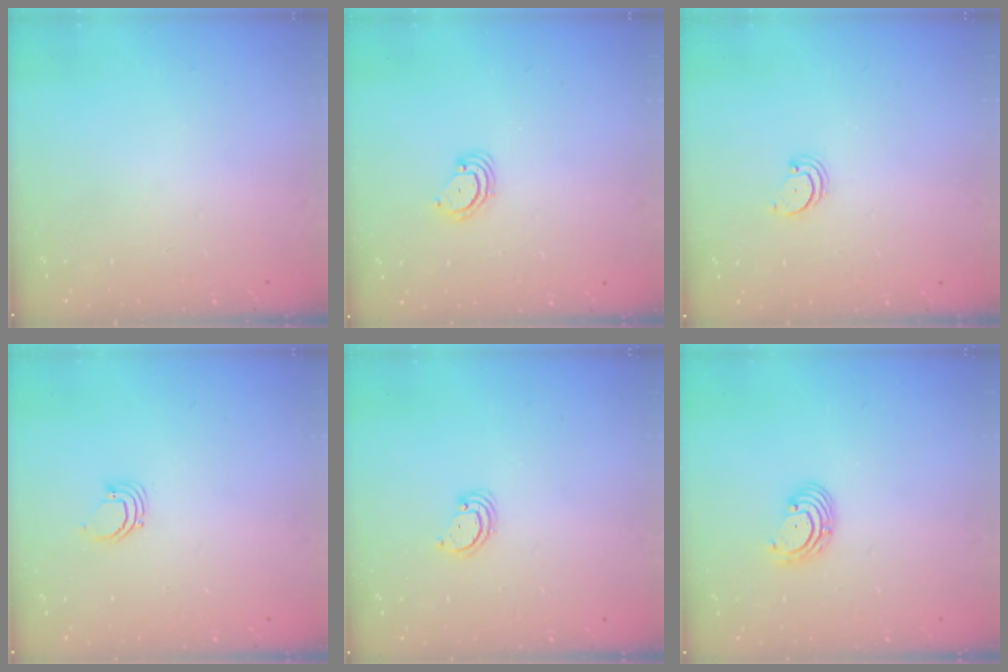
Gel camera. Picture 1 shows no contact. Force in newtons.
{"total": 3.9, "press": 3.9, "slide": 0.2}
{"total": 2.2, "press": 2.2, "slide": 0.2}
{"total": 2.5, "press": 2.5, "slide": 0.1}
{"total": 2.6, "press": 2.6, "slide": 0.2}
{"total": 2.8, "press": 2.8, "slide": 0.2}